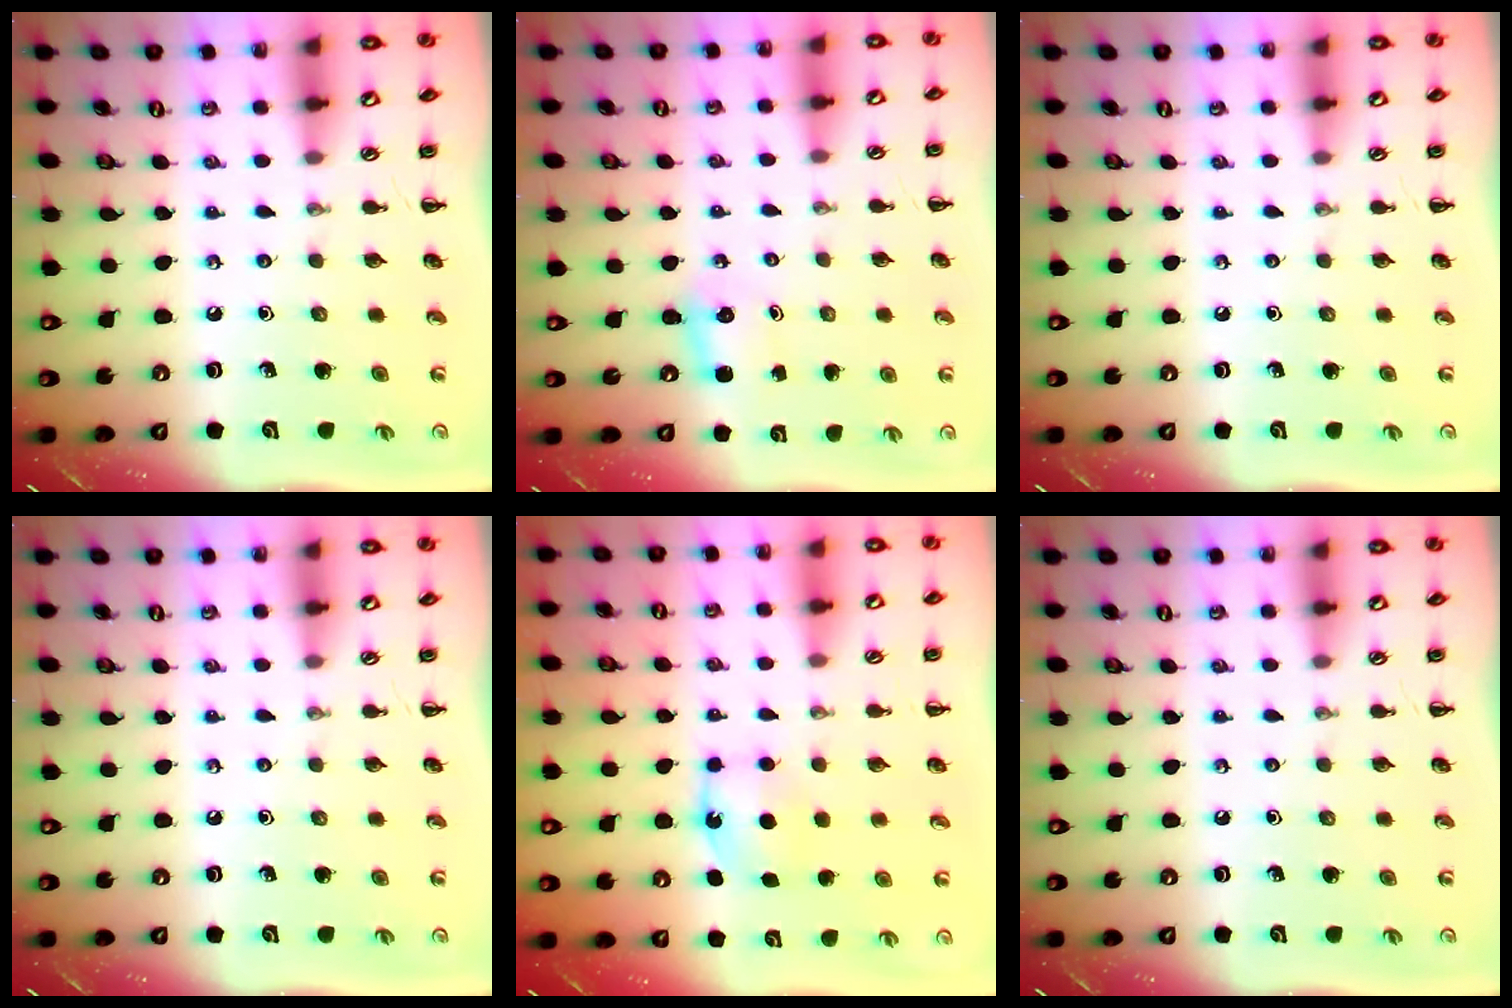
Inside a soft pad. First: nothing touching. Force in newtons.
{"total": 2.8, "press": 2.7, "slide": 0.9}
{"total": 0.0}
{"total": 0.0}
{"total": 6.2, "press": 5.9, "slide": 1.9}
{"total": 0.0}